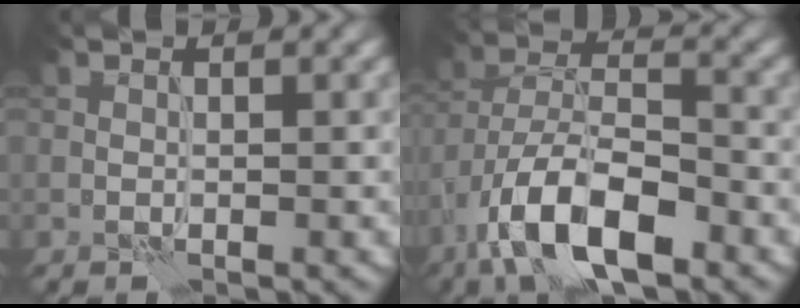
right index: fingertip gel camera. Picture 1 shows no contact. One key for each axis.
{"total": 10.1, "fx": -5.9, "fy": 4.3, "fz": 7.0, "tx": -0.130, "ty": 0.004, "tz": -0.110}